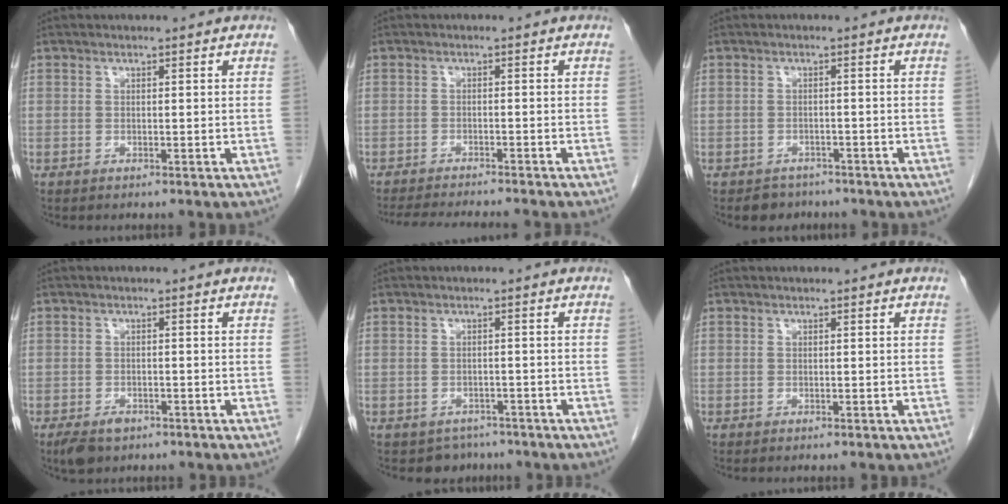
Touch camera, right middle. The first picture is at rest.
{"total": 10.3, "force": [-9.4, 0.2, 4.1], "torque": [-0.054, -0.019, -0.132]}
{"total": 2.9, "force": [-2.4, 1.6, -0.1], "torque": [-0.012, 0.003, -0.034]}
{"total": 3.5, "force": [-2.3, 1.9, 1.8], "torque": [-0.034, -0.004, -0.031]}
{"total": 3.5, "force": [-2.8, 2.1, -0.1], "torque": [-0.001, 0.004, -0.039]}
{"total": 0.0}